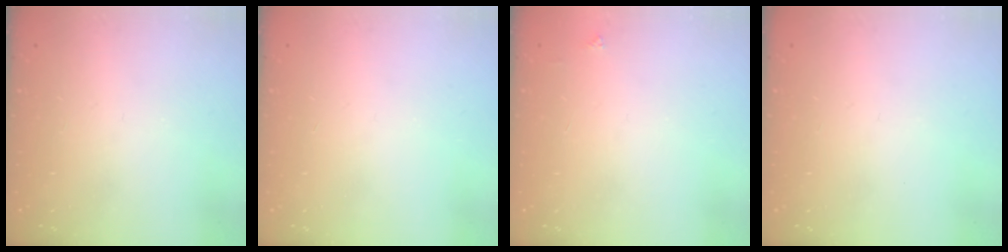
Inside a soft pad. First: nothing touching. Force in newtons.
{"total": 0.0}
{"total": 2.0, "press": 2.0, "slide": 0.3}
{"total": 0.0}